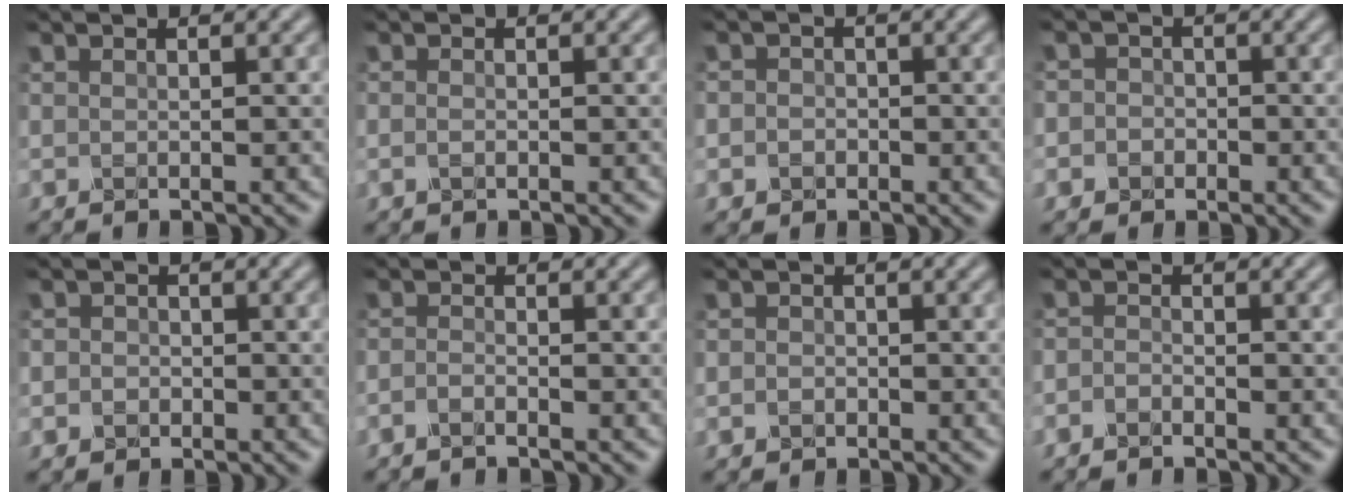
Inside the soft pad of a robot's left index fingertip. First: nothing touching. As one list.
[{"total": 0.7, "force": [-0.2, 0.5, 0.5], "torque": [-0.013, -0.001, -0.005]}, {"total": 1.7, "force": [-0.2, 1.5, 0.6], "torque": [0.006, 0.002, -0.014]}, {"total": 2.9, "force": [-0.5, 2.7, 0.7], "torque": [0.014, 0.011, -0.037]}, {"total": 2.0, "force": [-0.1, 1.9, 0.8], "torque": [0.006, 0.003, -0.019]}, {"total": 1.0, "force": [-0.8, 0.3, 0.6], "torque": [-0.015, 0.000, -0.019]}, {"total": 1.3, "force": [-0.4, 1.1, 0.5], "torque": [0.002, -0.003, -0.012]}, {"total": 1.1, "force": [-0.8, 0.6, 0.4], "torque": [-0.008, 0.002, -0.020]}]